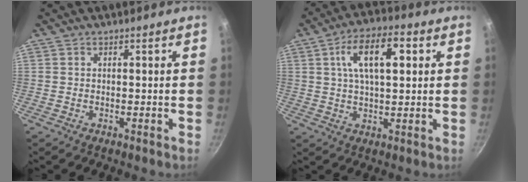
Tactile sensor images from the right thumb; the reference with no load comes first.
{"total": 11.9, "force": [3.3, 5.4, 10.0], "torque": [-0.153, 0.009, 0.049]}